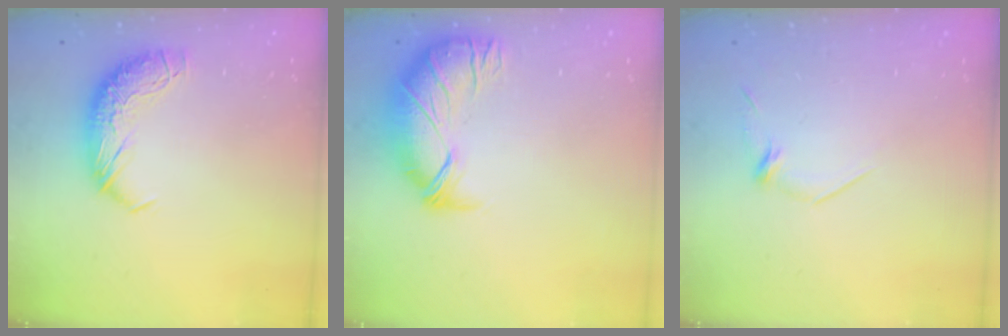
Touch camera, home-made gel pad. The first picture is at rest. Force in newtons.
{"total": 2.8, "press": 0.9, "slide": 2.6}
{"total": 7.0, "press": 6.9, "slide": 0.9}